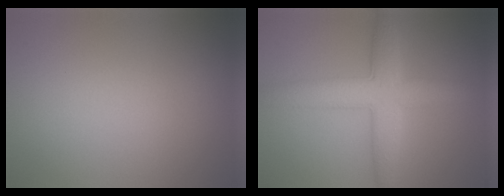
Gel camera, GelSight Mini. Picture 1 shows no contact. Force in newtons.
{"total": 5.6, "press": 5.6, "slide": 0.2}